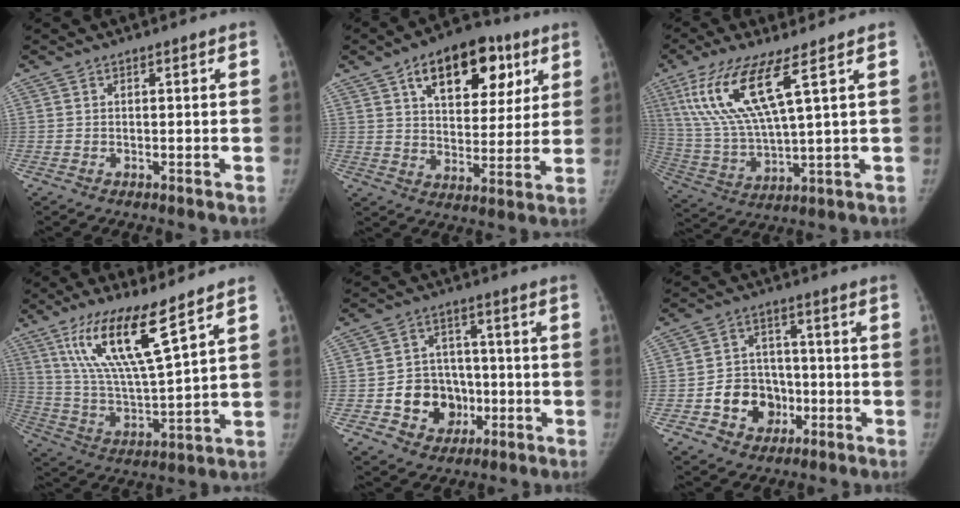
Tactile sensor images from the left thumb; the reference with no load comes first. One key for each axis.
{"total": 18.6, "fx": 8.7, "fy": 10.6, "fz": 12.6, "tx": -0.134, "ty": -0.014, "tz": 0.132}
{"total": 14.9, "fx": 6.8, "fy": 2.8, "fz": 12.9, "tx": -0.289, "ty": -0.031, "tz": 0.142}
{"total": 16.1, "fx": 9.4, "fy": 2.5, "fz": 12.8, "tx": -0.244, "ty": -0.052, "tz": 0.190}
{"total": 11.0, "fx": -3.0, "fy": 9.4, "fz": 4.9, "tx": -0.025, "ty": 0.026, "tz": -0.042}
{"total": 10.1, "fx": -3.2, "fy": 8.6, "fz": 4.3, "tx": -0.025, "ty": 0.030, "tz": -0.049}